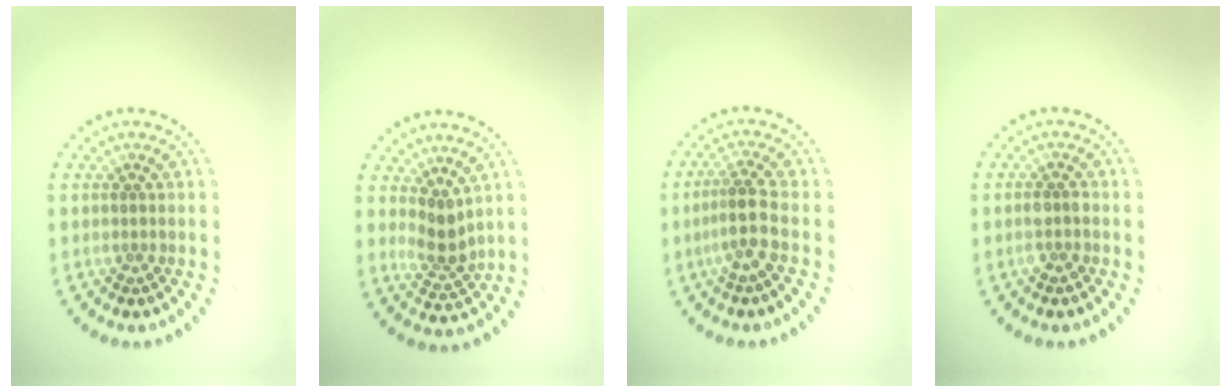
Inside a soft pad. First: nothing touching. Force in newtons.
{"total": 2.3, "press": 1.9, "slide": 1.3}
{"total": 2.8, "press": 2.1, "slide": 1.8}
{"total": 1.5, "press": 1.4, "slide": 0.5}